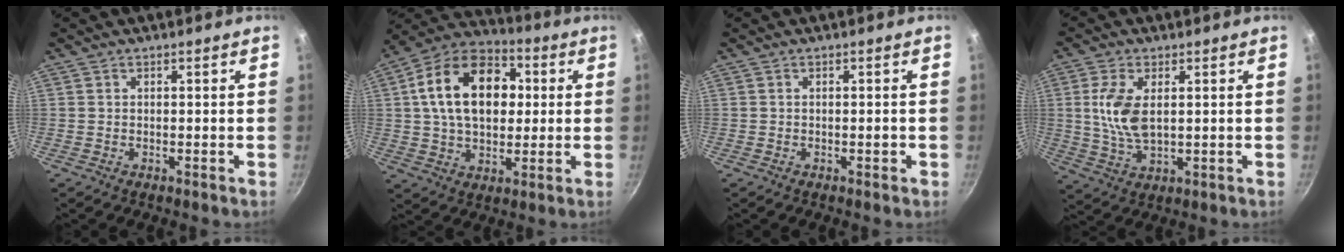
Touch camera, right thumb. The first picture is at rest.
{"total": 19.5, "force": [3.3, 13.2, 14.0], "torque": [-0.200, 0.023, 0.040]}
{"total": 1.0, "force": [-0.4, 0.3, 0.8], "torque": [-0.010, 0.003, -0.006]}
{"total": 8.7, "force": [1.5, 4.5, 7.3], "torque": [-0.147, -0.006, 0.031]}